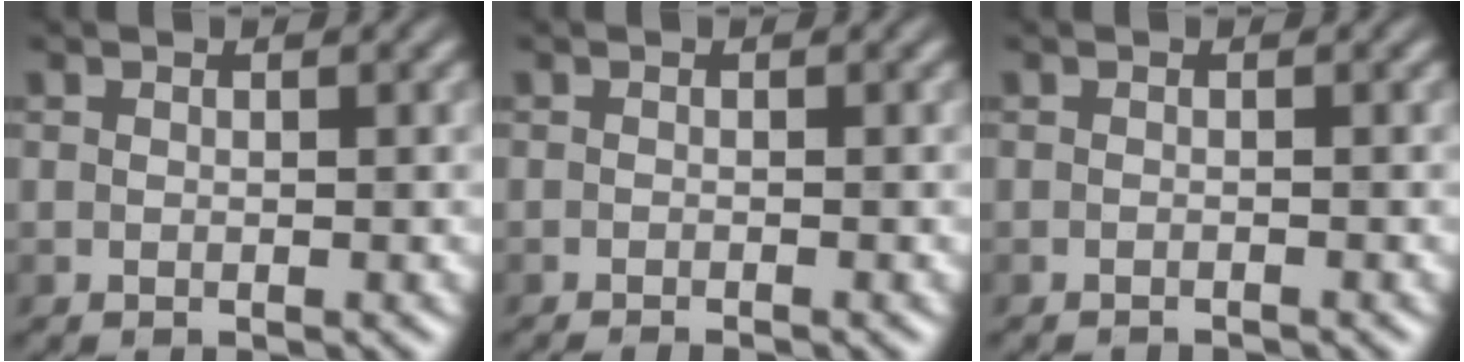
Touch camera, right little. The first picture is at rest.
{"total": 1.5, "force": [-1.3, 0.3, 0.8], "torque": [-0.003, -0.004, -0.025]}
{"total": 1.6, "force": [-1.5, 0.3, 0.5], "torque": [0.007, -0.003, -0.025]}